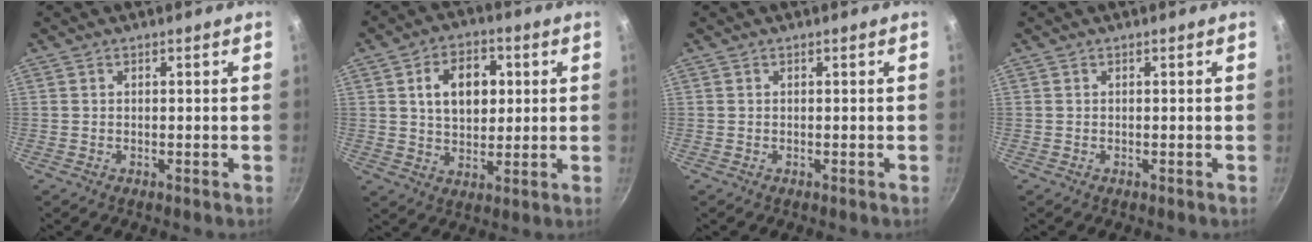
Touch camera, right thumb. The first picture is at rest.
{"total": 11.1, "force": [2.5, 7.6, 7.7], "torque": [-0.093, 0.001, 0.038]}
{"total": 0.0}
{"total": 0.0}